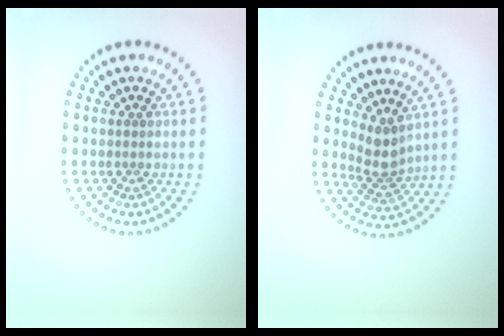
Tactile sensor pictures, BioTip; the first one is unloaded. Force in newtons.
{"total": 2.9, "press": 2.2, "slide": 1.8}